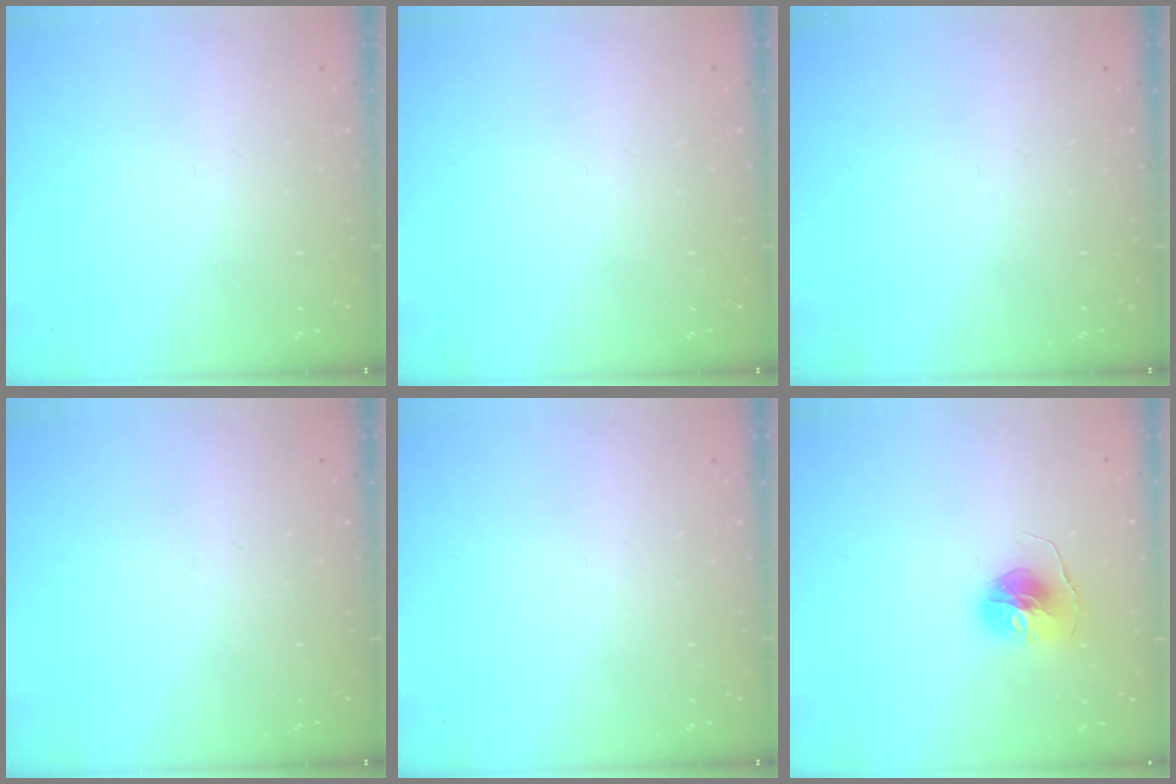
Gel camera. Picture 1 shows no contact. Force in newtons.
{"total": 0.0}
{"total": 0.0}
{"total": 0.0}
{"total": 0.0}
{"total": 7.7, "press": 7.6, "slide": 0.6}